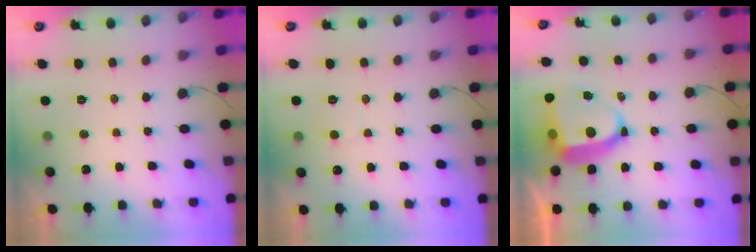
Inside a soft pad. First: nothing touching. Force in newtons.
{"total": 3.8, "press": 3.8, "slide": 0.4}
{"total": 11.7, "press": 11.6, "slide": 1.6}